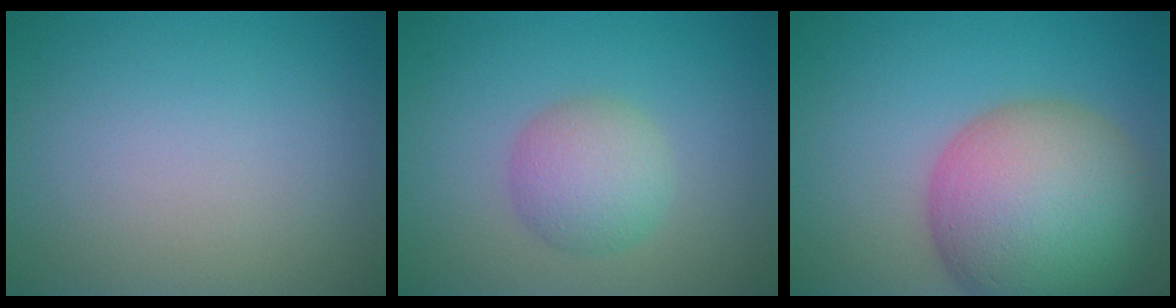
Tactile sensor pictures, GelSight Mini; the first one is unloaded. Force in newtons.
{"total": 3.7, "press": 3.7, "slide": 0.1}
{"total": 12.8, "press": 12.7, "slide": 0.8}